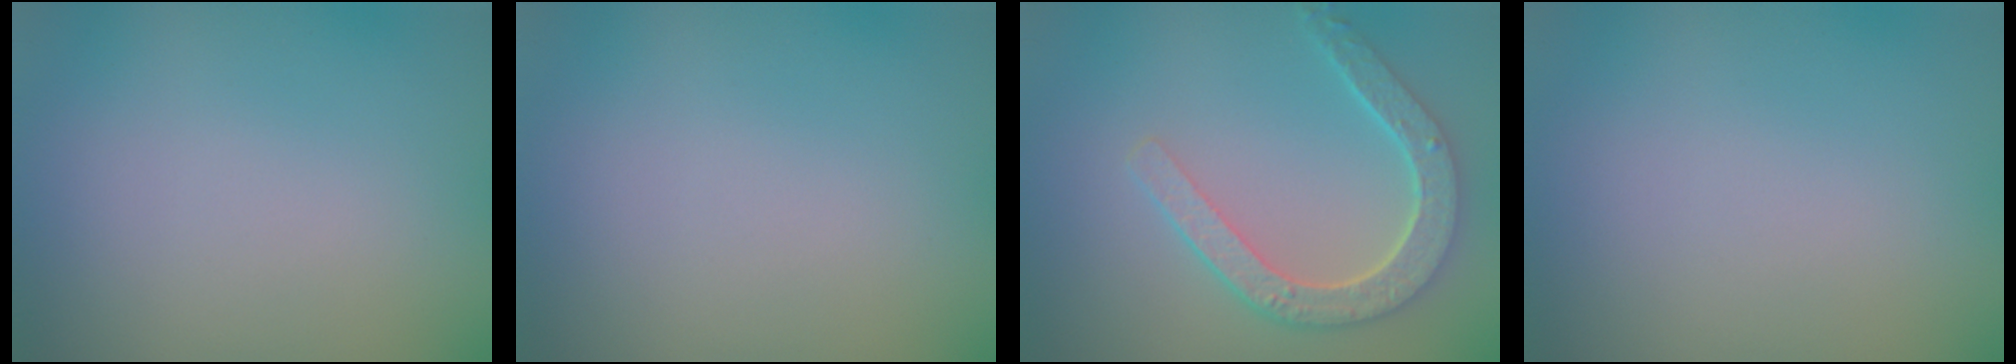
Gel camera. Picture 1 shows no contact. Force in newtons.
{"total": 0.0}
{"total": 4.7, "press": 3.7, "slide": 2.8}
{"total": 0.0}